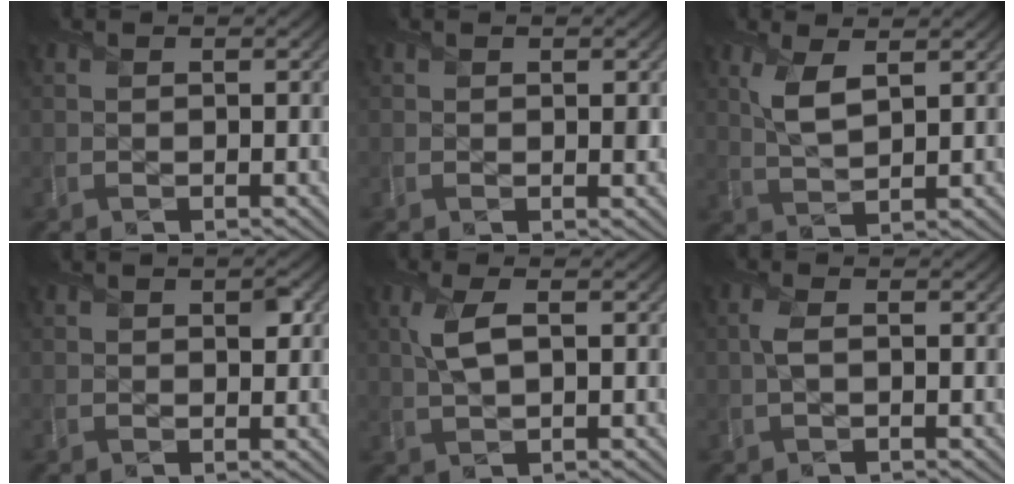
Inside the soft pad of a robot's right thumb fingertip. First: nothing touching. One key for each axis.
{"total": 0.6, "fx": 0.3, "fy": 0.3, "fz": 0.4, "tx": -0.001, "ty": -0.005, "tz": 0.006}
{"total": 4.4, "fx": 2.0, "fy": 1.7, "fz": 3.6, "tx": -0.089, "ty": -0.003, "tz": 0.041}
{"total": 1.2, "fx": 0.5, "fy": 0.7, "fz": 0.8, "tx": -0.007, "ty": -0.004, "tz": 0.010}
{"total": 3.8, "fx": 0.9, "fy": 1.3, "fz": 3.4, "tx": -0.088, "ty": 0.004, "tz": 0.018}
{"total": 1.7, "fx": 0.0, "fy": 0.6, "fz": 1.6, "tx": -0.040, "ty": 0.004, "tz": -0.001}